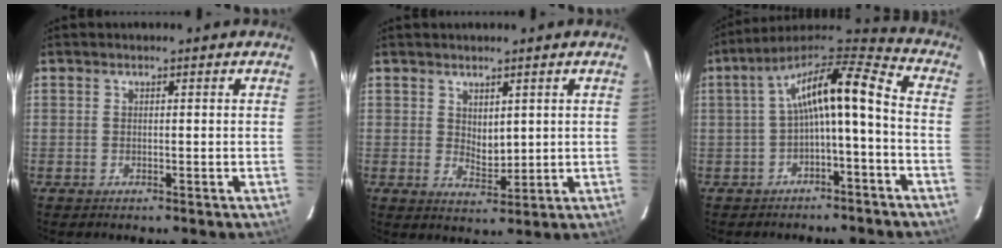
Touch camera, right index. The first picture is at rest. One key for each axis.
{"total": 3.4, "fx": 1.8, "fy": 2.1, "fz": 2.1, "tx": -0.029, "ty": -0.004, "tz": 0.035}
{"total": 12.8, "fx": -1.8, "fy": 2.9, "fz": 12.4, "tx": -0.232, "ty": 0.030, "tz": -0.028}